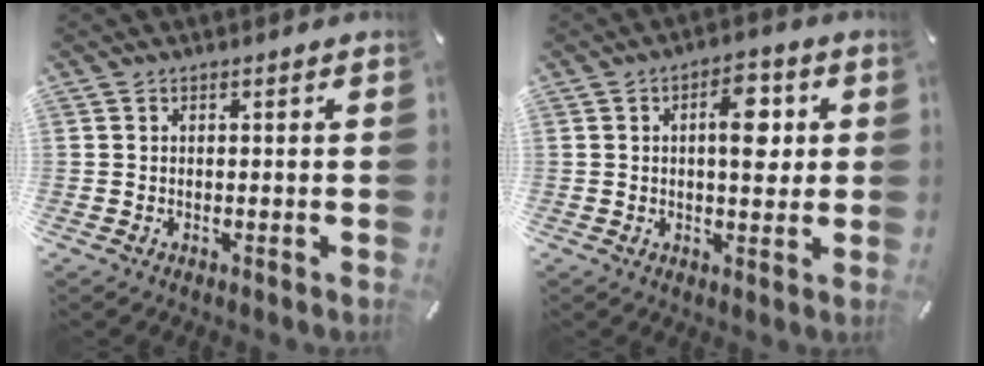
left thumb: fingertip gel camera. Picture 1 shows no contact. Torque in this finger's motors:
{"motor_torque": [-0.13, 0.30, 0.53, 0.23, 0.06]}